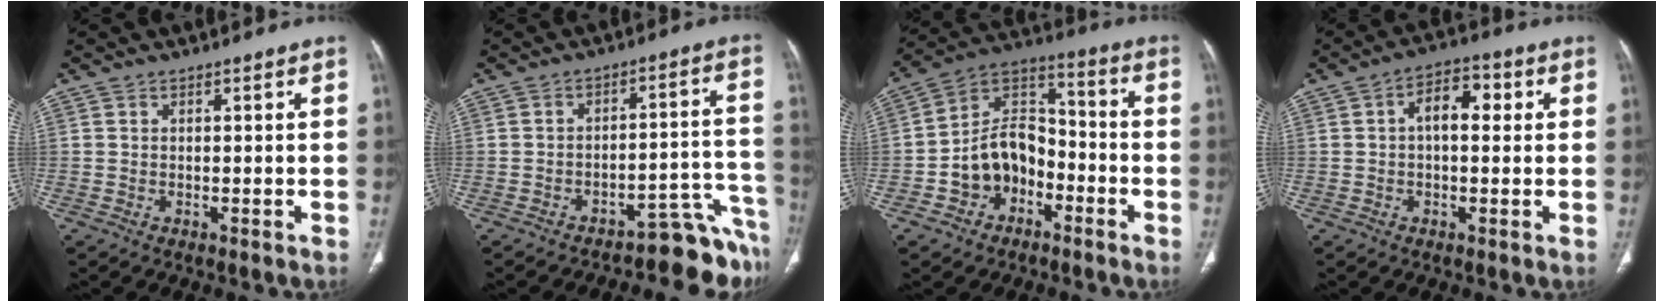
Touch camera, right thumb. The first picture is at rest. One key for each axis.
{"total": 11.3, "fx": -10.5, "fy": 2.6, "fz": 3.1, "tx": 0.009, "ty": 0.109, "tz": -0.140}
{"total": 12.7, "fx": -4.7, "fy": 9.4, "fz": 7.2, "tx": -0.090, "ty": 0.064, "tz": -0.090}
{"total": 7.1, "fx": 1.2, "fy": 3.9, "fz": 5.8, "tx": -0.075, "ty": 0.020, "tz": 0.010}